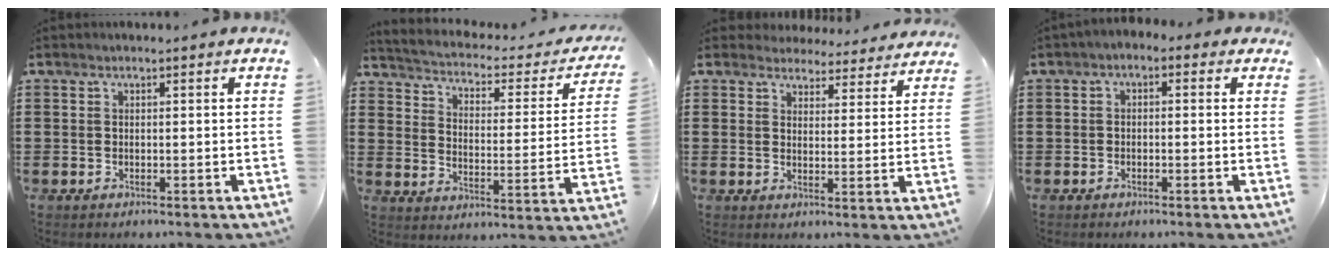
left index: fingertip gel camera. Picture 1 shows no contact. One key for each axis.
{"total": 1.7, "fx": 1.5, "fy": 0.4, "fz": 0.6, "tx": -0.030, "ty": -0.024, "tz": 0.014}
{"total": 4.2, "fx": 4.1, "fy": 0.8, "fz": 0.3, "tx": -0.024, "ty": -0.016, "tz": 0.074}
{"total": 1.6, "fx": -1.3, "fy": 0.7, "fz": 0.6, "tx": -0.020, "ty": 0.003, "tz": -0.032}